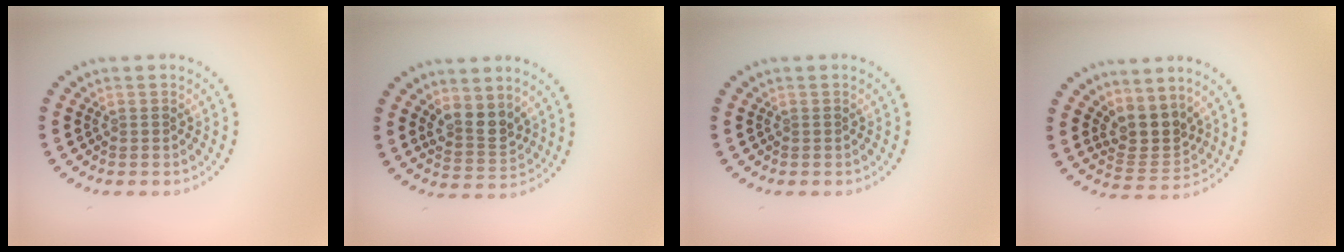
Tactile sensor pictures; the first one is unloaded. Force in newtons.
{"total": 2.8, "press": 2.4, "slide": 1.3}
{"total": 0.0}
{"total": 3.3, "press": 2.5, "slide": 2.1}